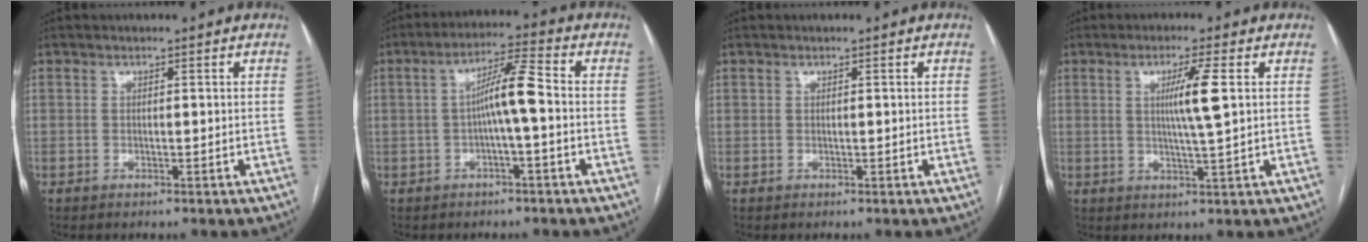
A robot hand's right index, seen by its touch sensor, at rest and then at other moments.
{"total": 6.6, "force": [-0.5, 0.3, 6.5], "torque": [-0.116, 0.019, -0.010]}
{"total": 0.0}
{"total": 5.6, "force": [1.3, -0.7, 5.4], "torque": [-0.098, -0.005, 0.023]}